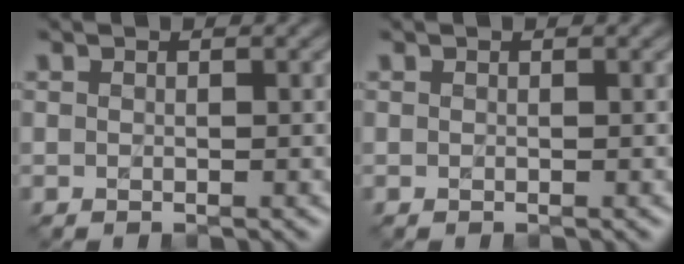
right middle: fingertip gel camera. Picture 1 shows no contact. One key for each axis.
{"total": 0.0}